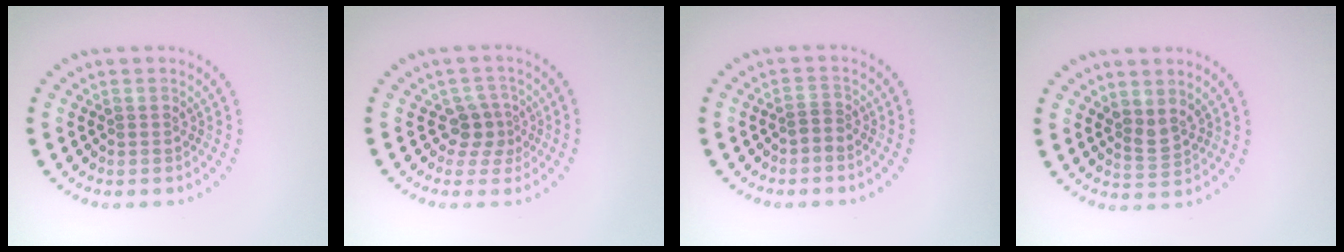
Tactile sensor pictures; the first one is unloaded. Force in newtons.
{"total": 2.3, "press": 1.7, "slide": 1.6}
{"total": 0.8, "press": 0.4, "slide": 0.7}
{"total": 1.8, "press": 1.4, "slide": 1.2}